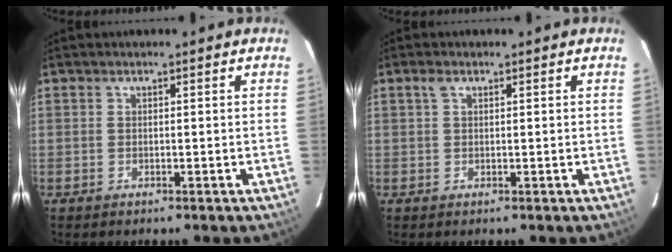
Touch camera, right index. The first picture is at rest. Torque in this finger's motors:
{"motor_torque": [0.12, 0.04, 0.04, 0.02]}